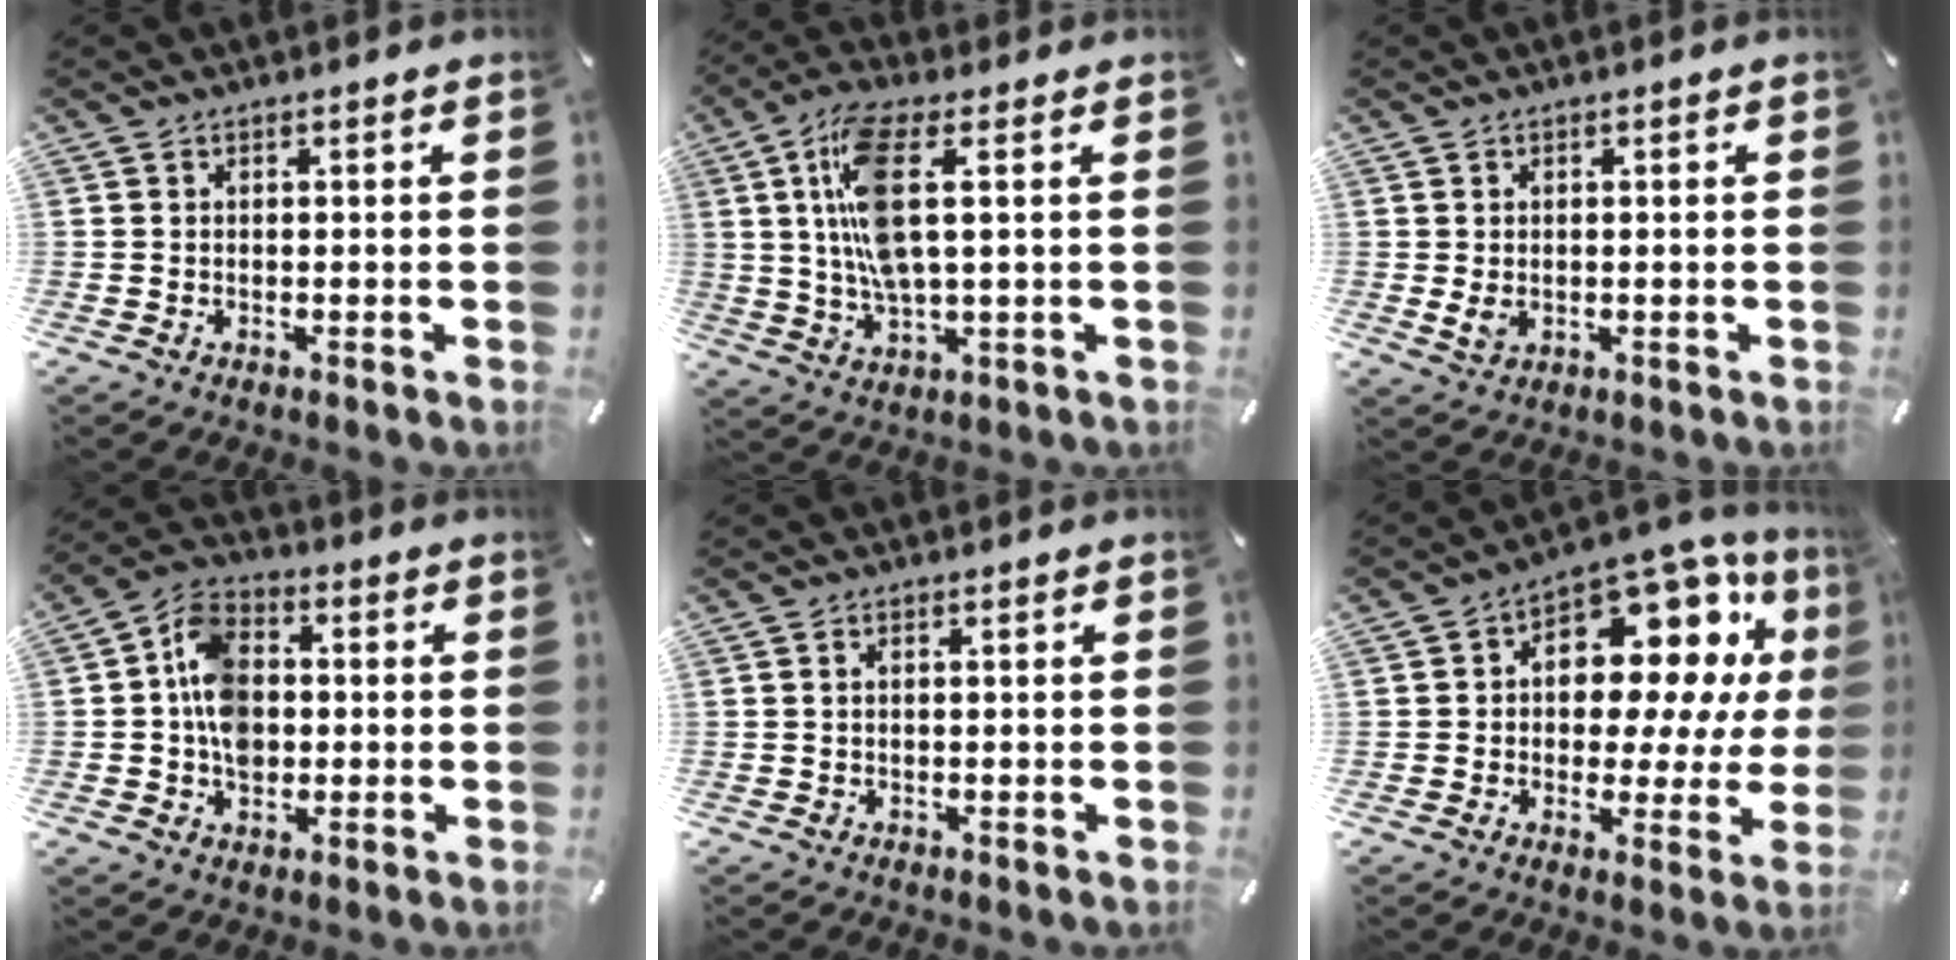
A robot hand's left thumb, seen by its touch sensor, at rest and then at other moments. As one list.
[{"total": 12.2, "force": [2.4, 4.1, 11.3], "torque": [-0.245, -0.007, 0.038]}, {"total": 2.6, "force": [-0.2, 2.0, 1.6], "torque": [-0.028, -0.002, -0.006]}, {"total": 10.5, "force": [-0.7, 8.2, 6.5], "torque": [-0.125, 0.020, -0.011]}, {"total": 0.8, "force": [0.1, 0.4, 0.6], "torque": [-0.012, 0.004, -0.001]}, {"total": 13.8, "force": [5.7, 8.9, 8.9], "torque": [-0.128, -0.054, 0.102]}]